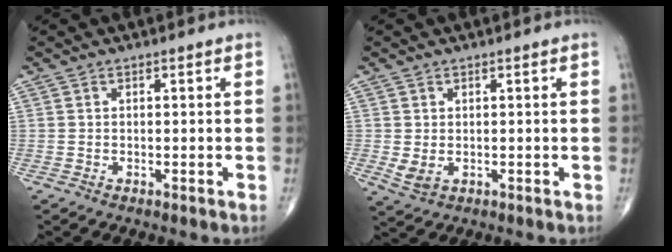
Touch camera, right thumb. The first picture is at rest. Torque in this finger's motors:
{"motor_torque": [1.92, 2.04, 0.27, 0.08, 0.00]}